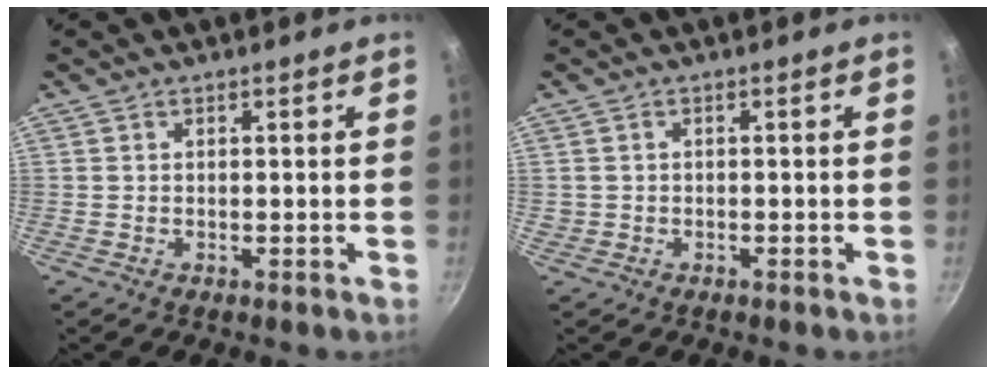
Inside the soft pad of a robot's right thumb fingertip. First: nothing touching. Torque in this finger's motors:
{"motor_torque": [0.37, 0.06, 0.17, -0.76, 0.07]}